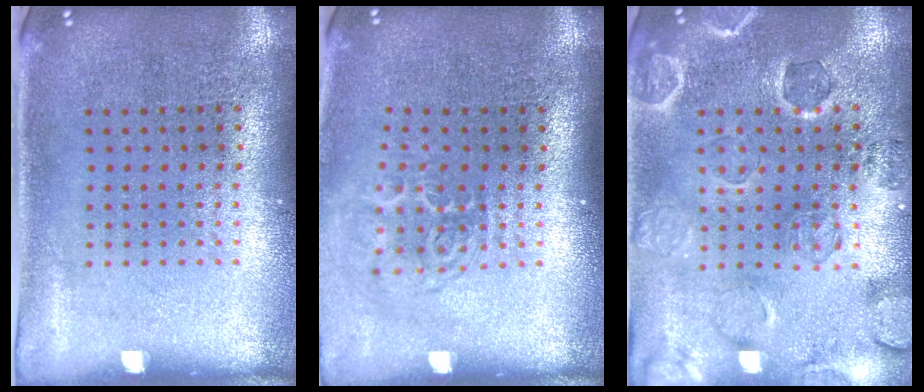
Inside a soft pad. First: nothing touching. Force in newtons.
{"total": 1.7, "press": 1.1, "slide": 1.2}
{"total": 0.6, "press": 0.5, "slide": 0.3}